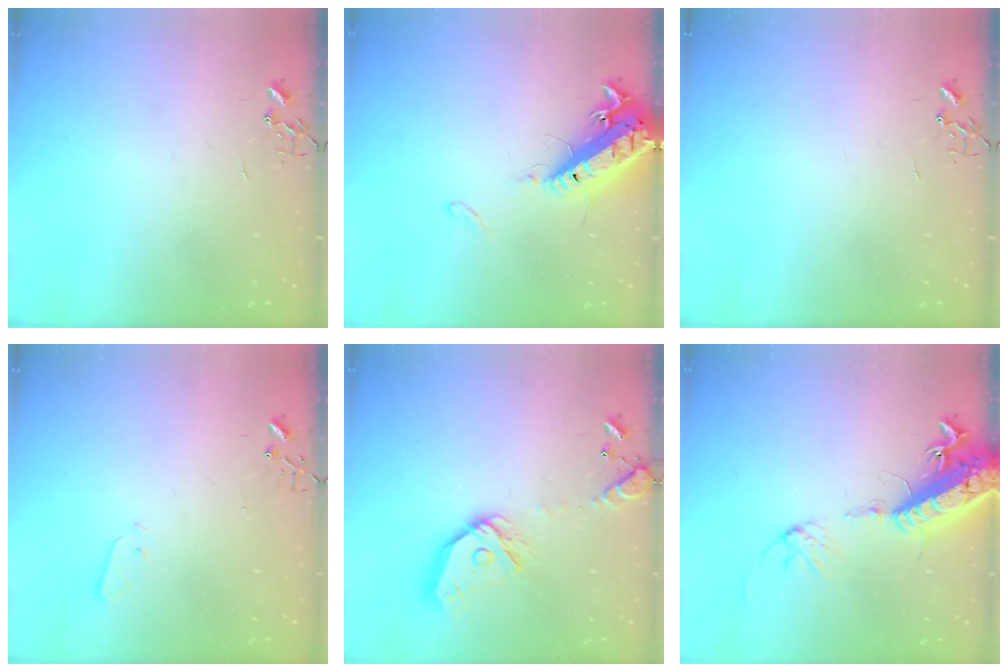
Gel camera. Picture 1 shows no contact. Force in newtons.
{"total": 16.2, "press": 15.7, "slide": 3.6}
{"total": 0.0}
{"total": 2.1, "press": 2.1, "slide": 0.3}
{"total": 15.9, "press": 15.7, "slide": 2.2}
{"total": 18.2, "press": 17.7, "slide": 4.2}